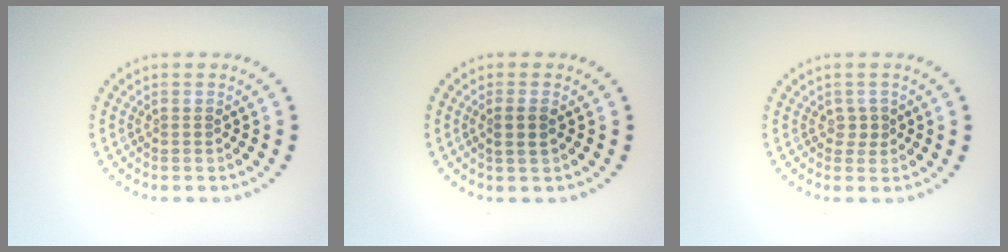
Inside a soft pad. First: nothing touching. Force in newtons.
{"total": 1.7, "press": 1.6, "slide": 0.6}
{"total": 0.9, "press": 0.7, "slide": 0.4}